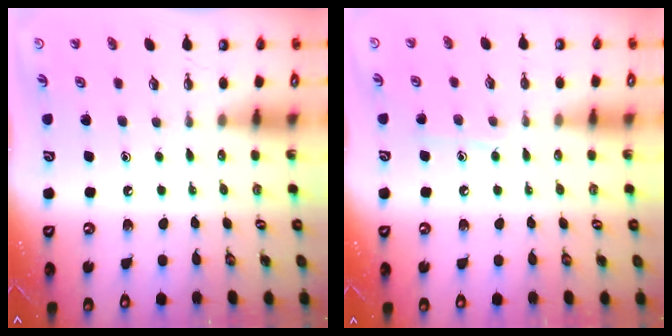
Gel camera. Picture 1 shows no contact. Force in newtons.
{"total": 6.6, "press": 6.5, "slide": 0.7}